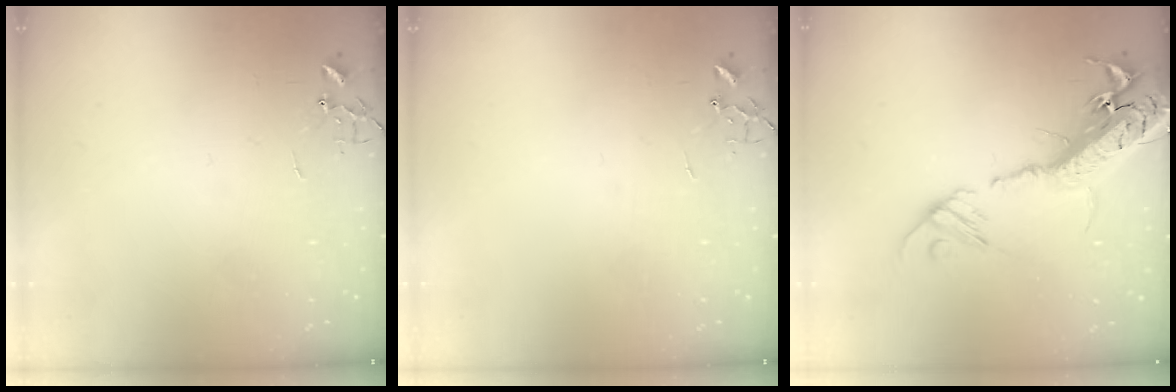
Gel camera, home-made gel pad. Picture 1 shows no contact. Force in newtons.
{"total": 0.0}
{"total": 23.7, "press": 23.1, "slide": 5.3}